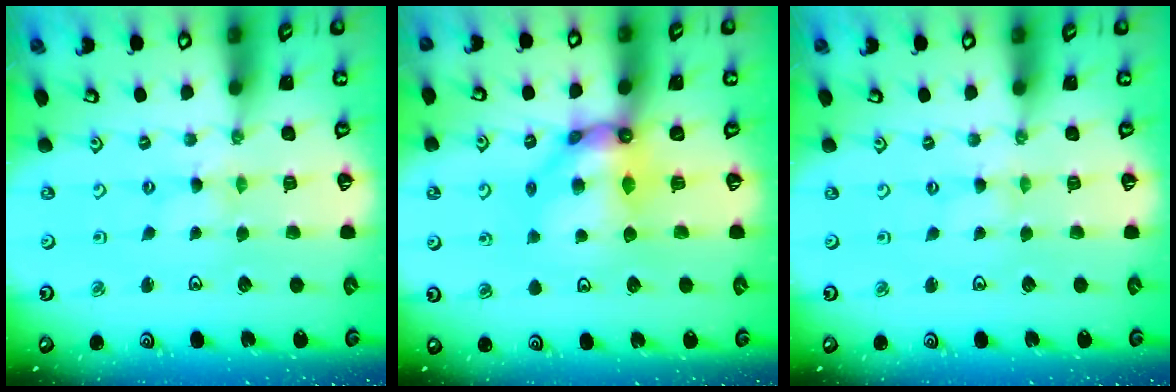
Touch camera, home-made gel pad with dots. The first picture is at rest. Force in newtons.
{"total": 10.9, "press": 10.9, "slide": 1.1}
{"total": 0.6, "press": 0.6, "slide": 0.1}